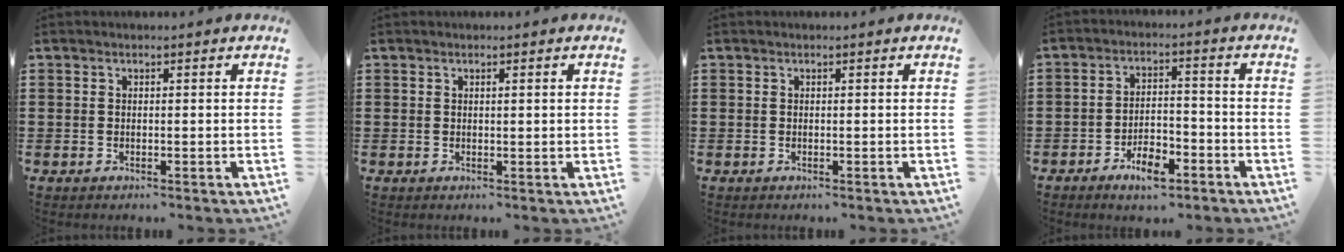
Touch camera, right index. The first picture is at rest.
{"total": 0.7, "force": [0.3, 0.0, 0.6], "torque": [-0.012, 0.000, 0.005]}
{"total": 0.0}
{"total": 5.7, "force": [-3.9, 2.1, 3.6], "torque": [-0.065, 0.012, -0.073]}